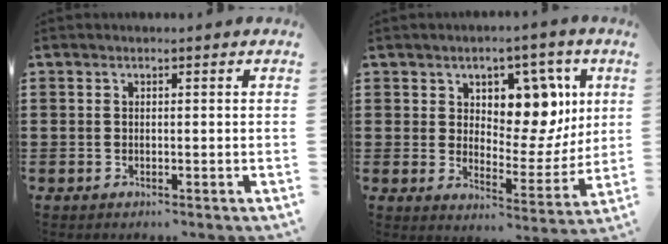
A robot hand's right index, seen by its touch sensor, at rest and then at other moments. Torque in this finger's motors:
{"motor_torque": [0.60, 0.18, 0.61, 0.13]}